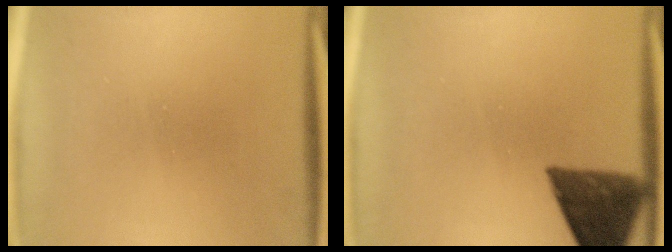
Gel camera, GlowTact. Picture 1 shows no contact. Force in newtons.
{"total": 10.6}